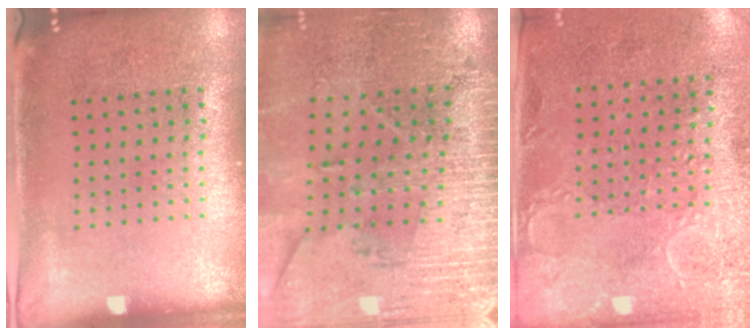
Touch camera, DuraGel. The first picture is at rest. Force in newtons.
{"total": 3.0, "press": 3.0, "slide": 0.5}
{"total": 2.9, "press": 2.3, "slide": 1.8}